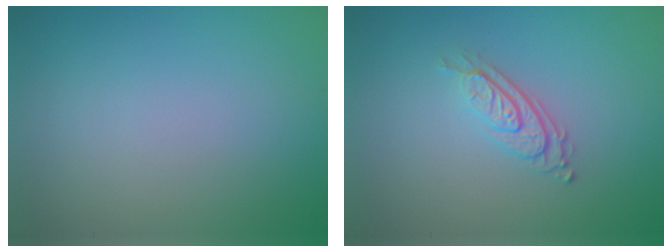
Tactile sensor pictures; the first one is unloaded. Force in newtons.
{"total": 2.8, "press": 2.0, "slide": 2.0}